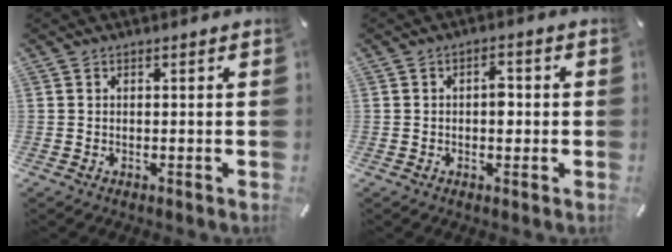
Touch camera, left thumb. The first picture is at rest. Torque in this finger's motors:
{"motor_torque": [0.48, 1.12, 0.22, -0.30, 0.08]}